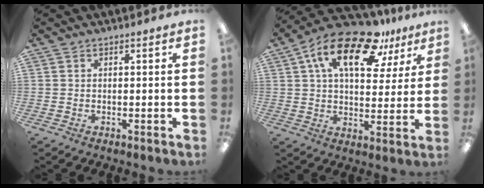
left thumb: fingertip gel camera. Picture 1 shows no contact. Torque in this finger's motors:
{"motor_torque": [0.37, 0.50, 1.62, -1.15, 0.37]}